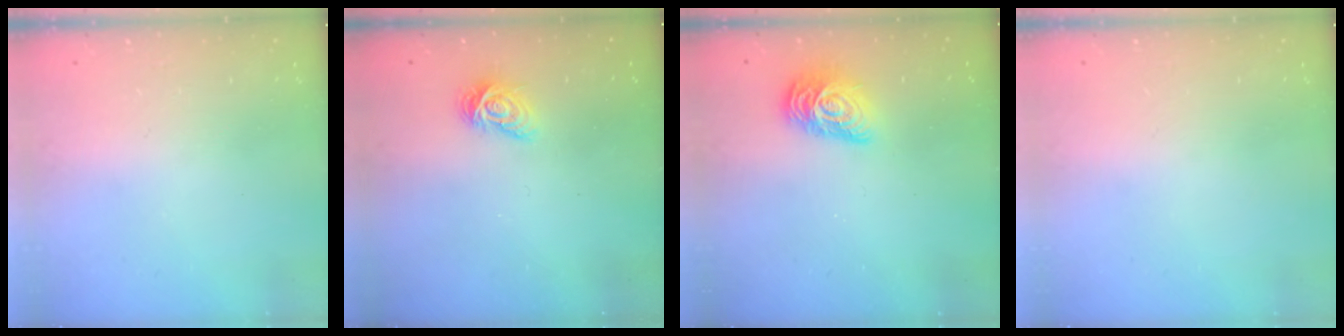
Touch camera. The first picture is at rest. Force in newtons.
{"total": 7.5, "press": 7.5, "slide": 0.3}
{"total": 11.7, "press": 11.6, "slide": 1.0}
{"total": 0.0}